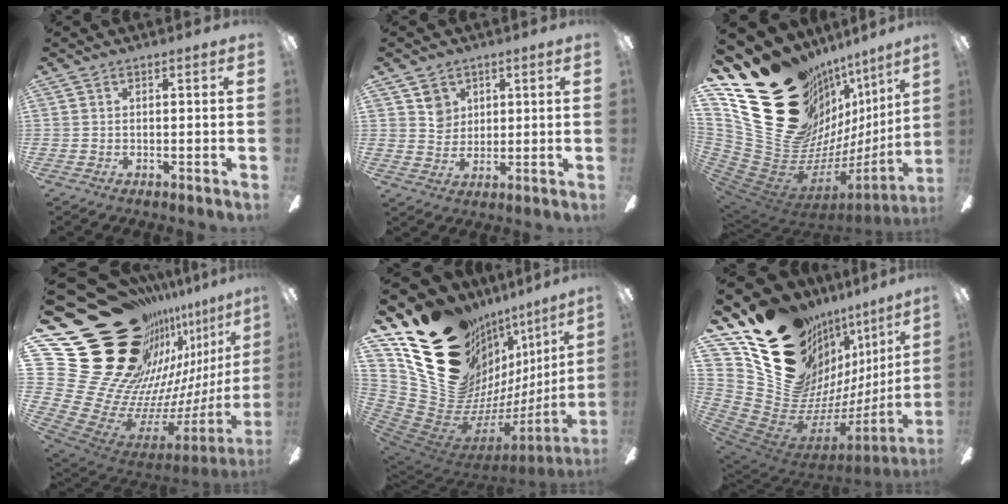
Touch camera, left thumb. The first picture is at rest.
{"total": 5.2, "force": [2.8, 4.2, 0.9], "torque": [-0.001, -0.008, 0.047]}
{"total": 30.8, "force": [14.6, 20.5, 17.8], "torque": [-0.247, -0.146, 0.348]}
{"total": 41.1, "force": [18.4, 26.1, 25.9], "torque": [-0.372, -0.213, 0.452]}
{"total": 25.0, "force": [13.0, 17.0, 12.9], "torque": [-0.183, -0.124, 0.301]}
{"total": 22.9, "force": [14.3, 14.6, 10.4], "torque": [-0.158, -0.130, 0.313]}